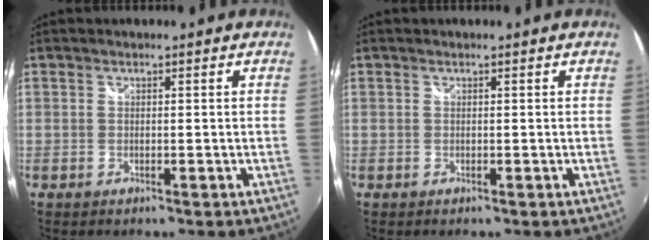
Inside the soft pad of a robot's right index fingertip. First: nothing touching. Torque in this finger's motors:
{"motor_torque": [0.00, 0.01, 0.00, 0.00]}